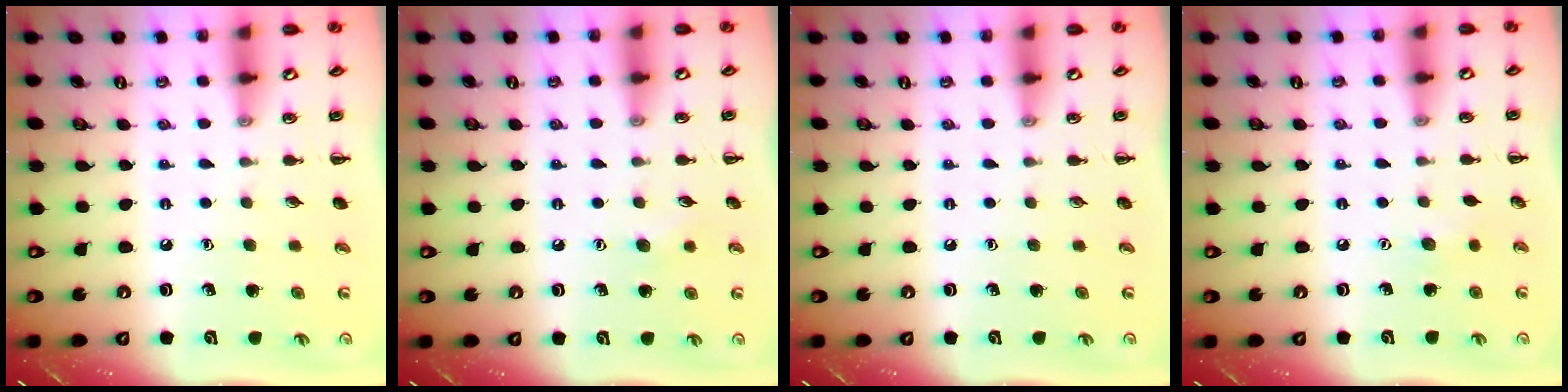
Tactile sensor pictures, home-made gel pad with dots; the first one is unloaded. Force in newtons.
{"total": 4.8, "press": 4.7, "slide": 1.2}
{"total": 0.0}
{"total": 3.0, "press": 2.9, "slide": 0.6}